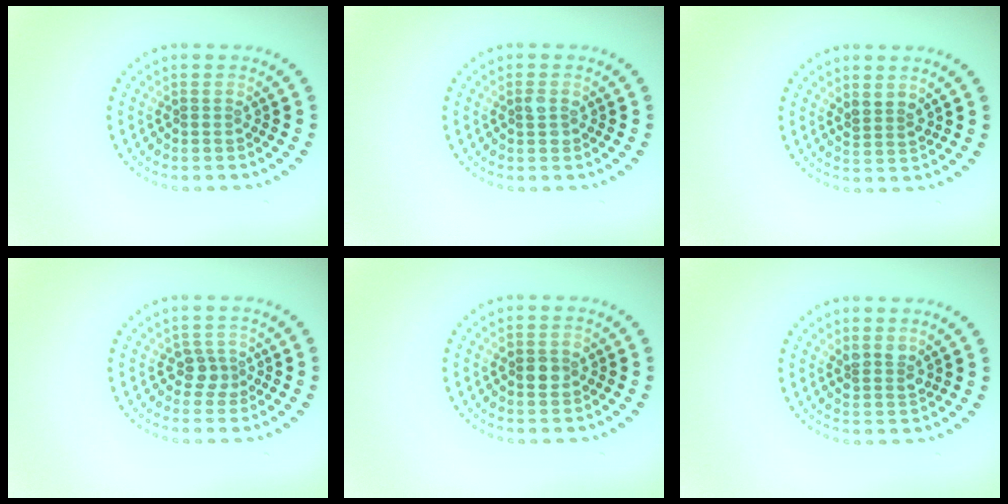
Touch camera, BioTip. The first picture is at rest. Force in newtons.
{"total": 1.2, "press": 1.2, "slide": 0.1}
{"total": 1.7, "press": 1.4, "slide": 1.0}
{"total": 1.7, "press": 1.4, "slide": 1.0}
{"total": 2.2, "press": 2.2, "slide": 0.2}
{"total": 1.8, "press": 1.5, "slide": 0.9}